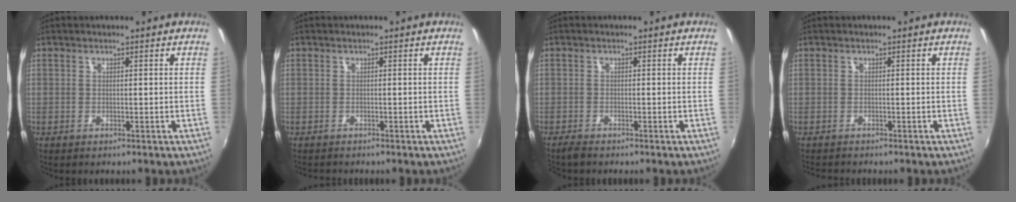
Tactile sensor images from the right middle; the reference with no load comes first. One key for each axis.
{"total": 1.3, "fx": -1.2, "fy": 0.1, "fz": 0.4, "tx": -0.009, "ty": -0.008, "tz": -0.019}
{"total": 2.0, "fx": -1.9, "fy": 0.4, "fz": 0.6, "tx": -0.020, "ty": -0.009, "tz": -0.037}
{"total": 2.0, "fx": -1.9, "fy": 0.1, "fz": 0.6, "tx": -0.015, "ty": -0.013, "tz": -0.031}